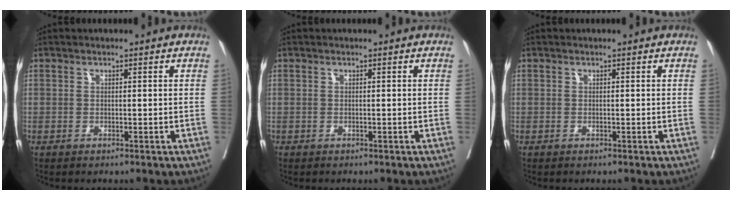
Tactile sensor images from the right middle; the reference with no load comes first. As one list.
[{"total": 0.0}, {"total": 0.0}]